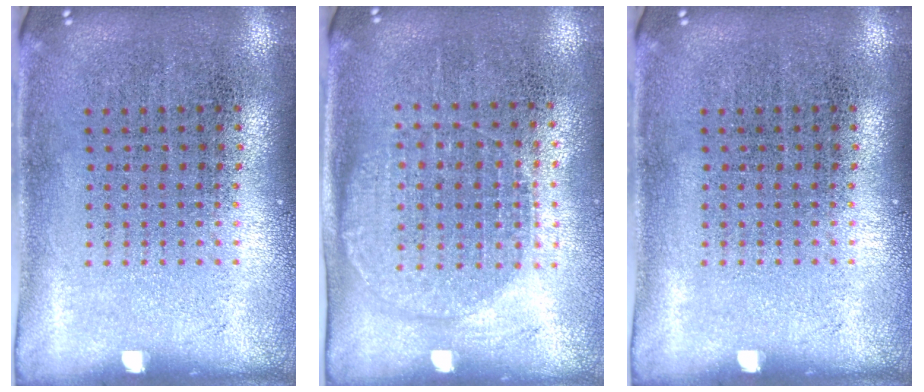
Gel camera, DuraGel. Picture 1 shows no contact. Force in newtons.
{"total": 1.3, "press": 1.2, "slide": 0.5}
{"total": 0.0}